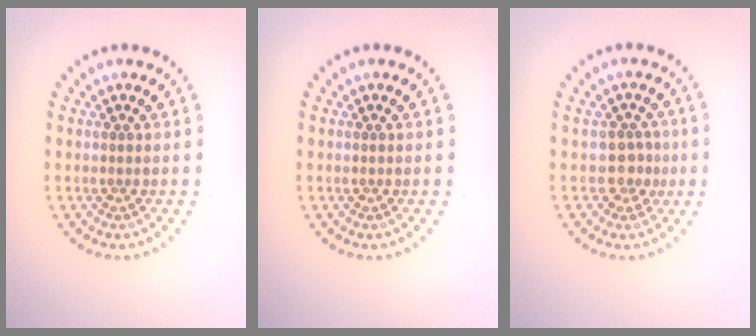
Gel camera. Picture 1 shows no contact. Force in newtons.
{"total": 0.0}
{"total": 1.9, "press": 1.5, "slide": 1.1}